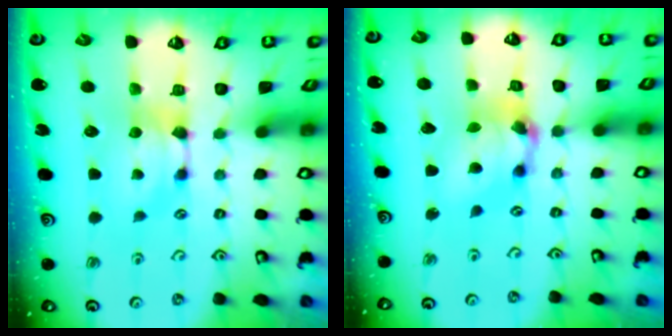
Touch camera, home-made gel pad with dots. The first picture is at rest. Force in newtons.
{"total": 7.1, "press": 6.7, "slide": 2.3}